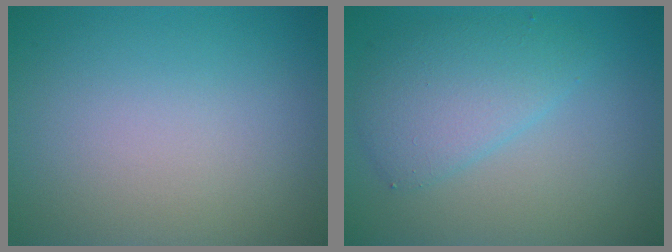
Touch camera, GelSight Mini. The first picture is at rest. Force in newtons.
{"total": 3.7, "press": 3.7, "slide": 0.2}